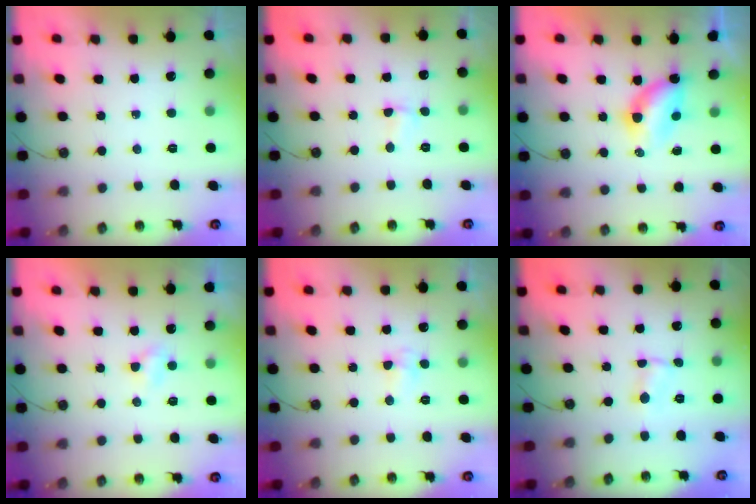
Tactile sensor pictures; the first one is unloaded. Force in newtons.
{"total": 1.7, "press": 1.5, "slide": 0.8}
{"total": 5.2, "press": 5.2, "slide": 0.3}
{"total": 2.0, "press": 2.0, "slide": 0.3}
{"total": 4.9, "press": 4.4, "slide": 2.2}
{"total": 1.0, "press": 1.0, "slide": 0.1}